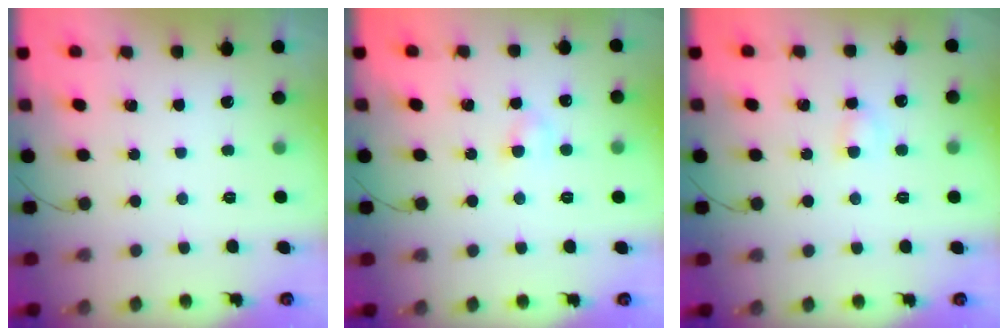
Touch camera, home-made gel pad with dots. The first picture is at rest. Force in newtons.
{"total": 2.8, "press": 2.6, "slide": 1.0}
{"total": 3.0, "press": 2.8, "slide": 1.0}